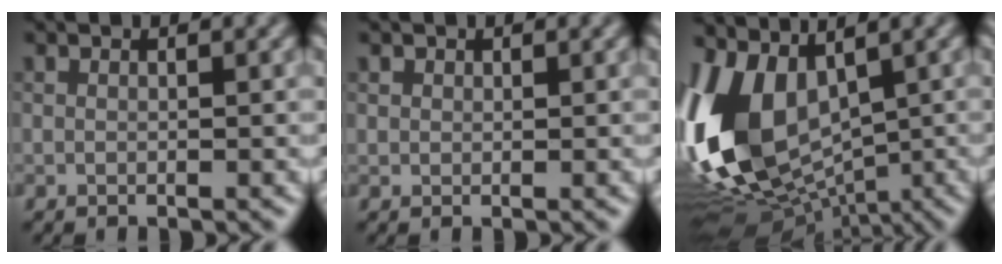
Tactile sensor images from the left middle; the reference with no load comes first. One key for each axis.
{"total": 0.6, "fx": 0.4, "fy": 0.4, "fz": -0.1, "tx": -0.008, "ty": 0.000, "tz": 0.022}
{"total": 13.1, "fx": -0.9, "fy": 7.7, "fz": 10.5, "tx": -0.237, "ty": -0.002, "tz": -0.014}